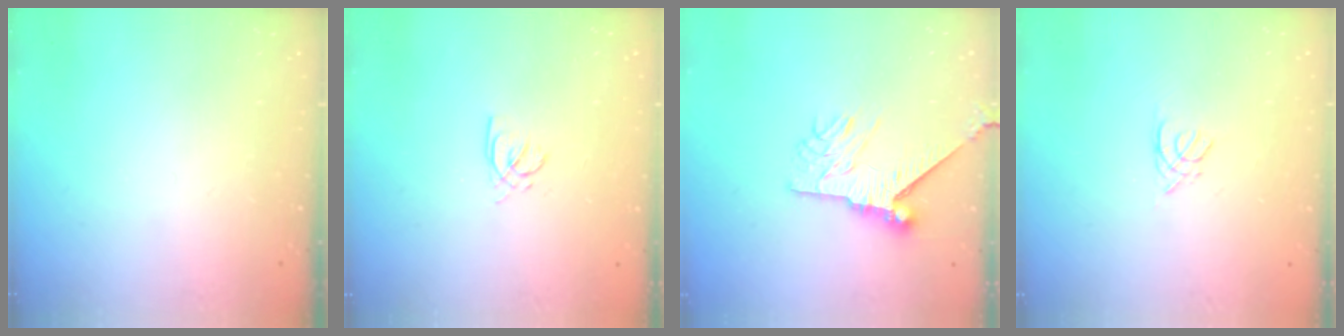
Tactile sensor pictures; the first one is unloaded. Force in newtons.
{"total": 2.0, "press": 2.0, "slide": 0.4}
{"total": 9.1, "press": 9.1, "slide": 0.6}
{"total": 1.4, "press": 1.4, "slide": 0.4}